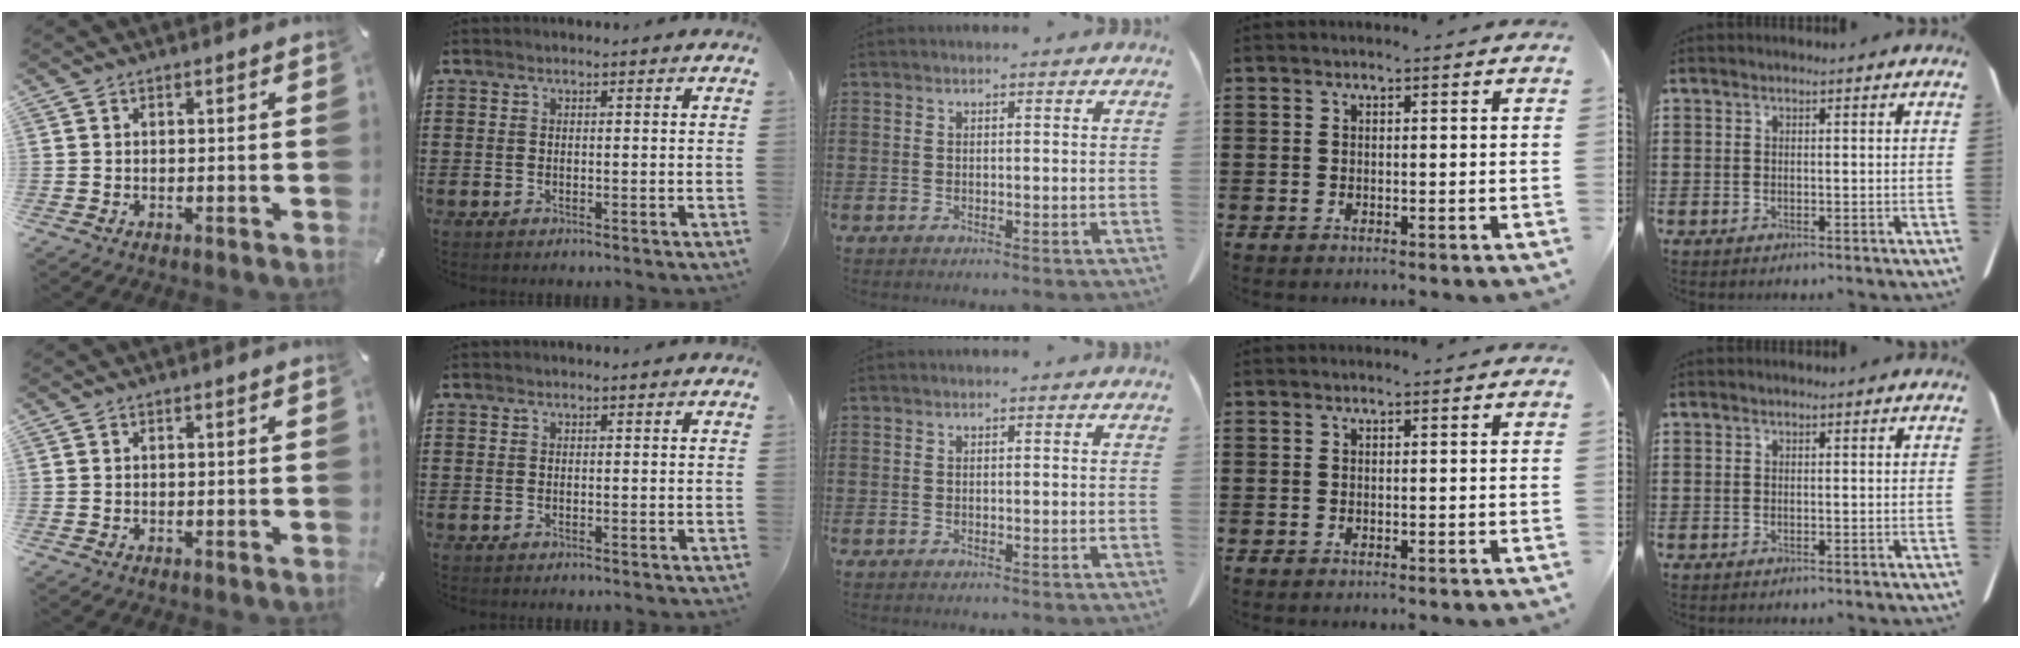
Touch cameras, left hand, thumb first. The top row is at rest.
{}